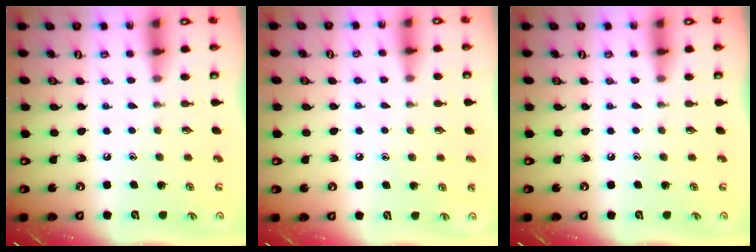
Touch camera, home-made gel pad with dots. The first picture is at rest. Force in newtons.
{"total": 4.2, "press": 4.2, "slide": 0.5}
{"total": 0.0}